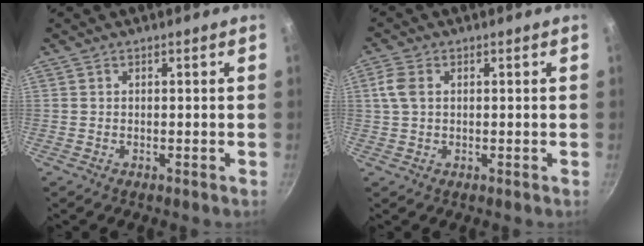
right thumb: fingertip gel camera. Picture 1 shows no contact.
{"total": 3.9, "force": [0.8, 2.6, 2.8], "torque": [-0.062, 0.009, 0.013]}